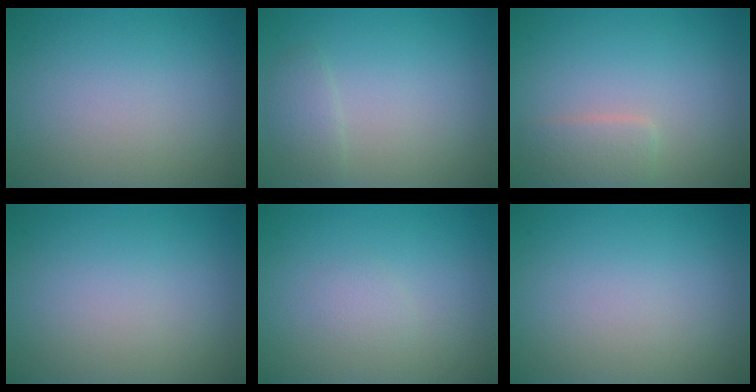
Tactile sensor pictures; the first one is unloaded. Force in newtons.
{"total": 1.4, "press": 1.4, "slide": 0.1}
{"total": 2.0, "press": 2.0, "slide": 0.1}
{"total": 0.0}
{"total": 0.8, "press": 0.8, "slide": 0.1}
{"total": 0.0}